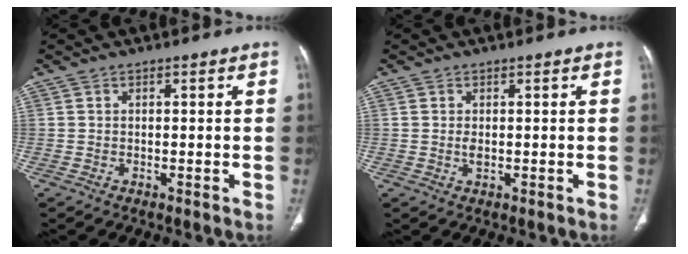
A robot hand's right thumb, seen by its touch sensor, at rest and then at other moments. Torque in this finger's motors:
{"motor_torque": [0.94, 1.08, 0.40, -0.21, 0.08]}